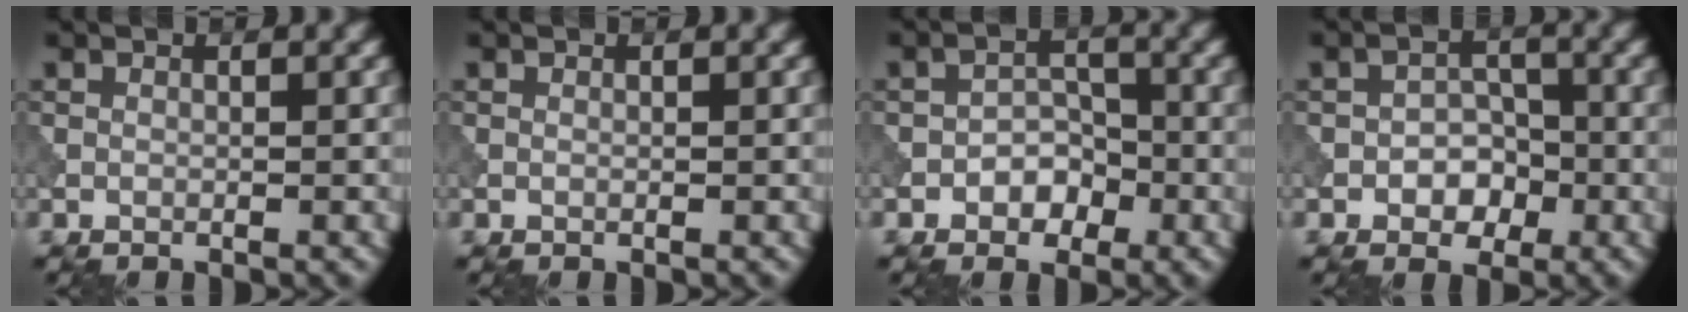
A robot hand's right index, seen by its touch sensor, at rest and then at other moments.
{"total": 0.0}
{"total": 2.6, "force": [-1.2, 1.9, 1.3], "torque": [-0.013, 0.006, -0.020]}
{"total": 3.0, "force": [-1.1, 2.2, 1.7], "torque": [-0.013, 0.004, -0.021]}